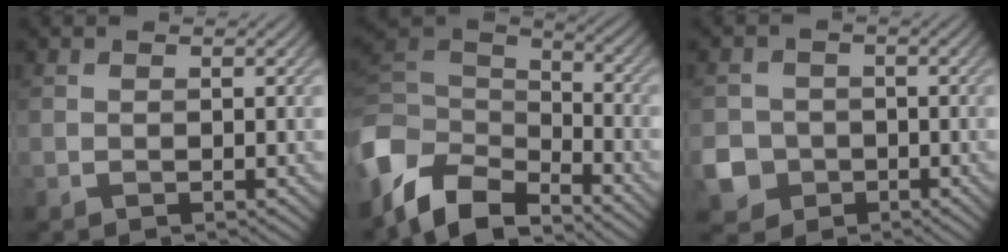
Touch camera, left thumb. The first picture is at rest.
{"total": 9.0, "force": [-5.6, 5.3, 4.7], "torque": [-0.119, 0.007, -0.117]}
{"total": 5.7, "force": [-2.3, 5.0, 1.5], "torque": [-0.040, -0.014, -0.059]}